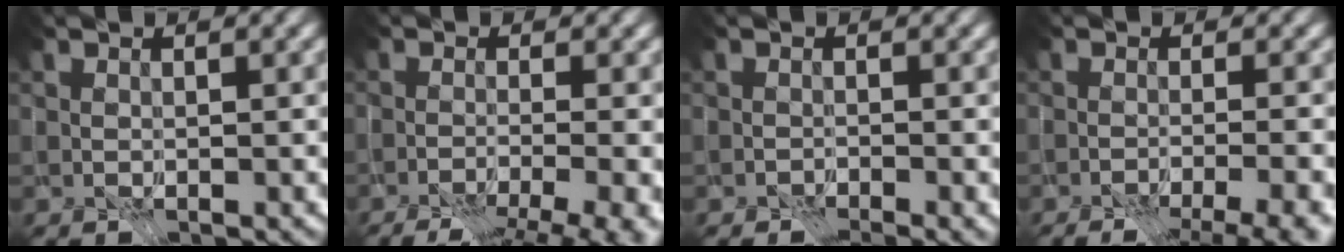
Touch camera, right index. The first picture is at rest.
{"total": 11.5, "force": [-8.2, 3.1, 7.5], "torque": [-0.093, -0.015, -0.084]}
{"total": 2.3, "force": [-2.0, -1.1, -0.3], "torque": [0.028, -0.015, -0.038]}
{"total": 9.2, "force": [-6.9, 2.5, 5.6], "torque": [-0.062, -0.014, -0.071]}